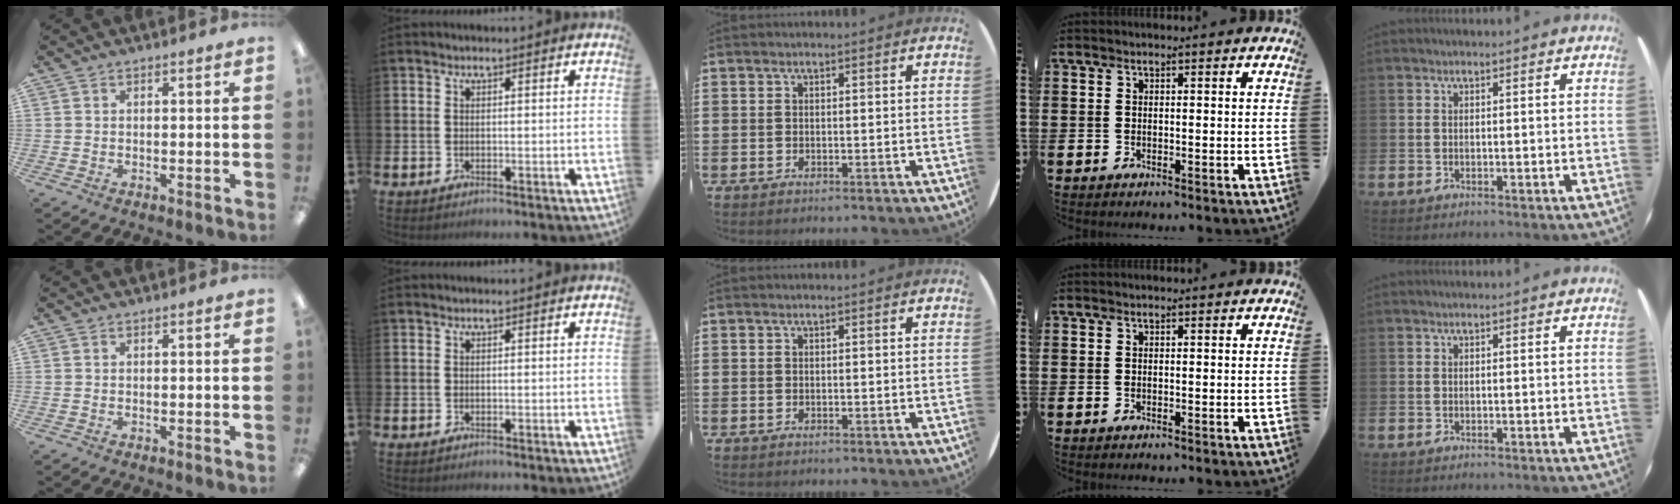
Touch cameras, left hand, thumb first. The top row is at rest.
{}